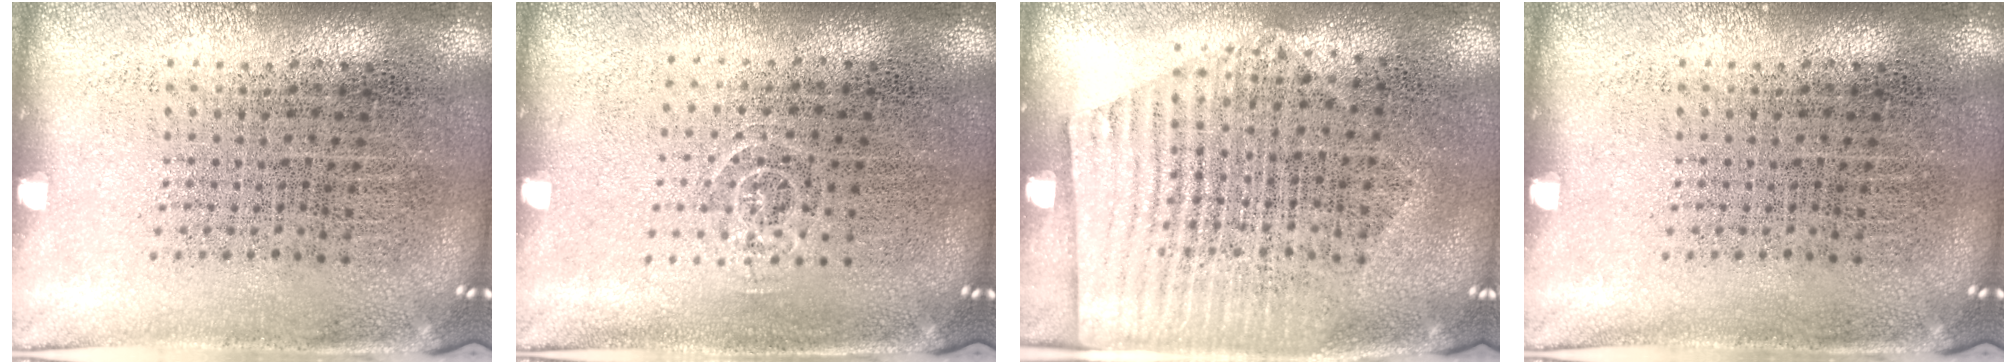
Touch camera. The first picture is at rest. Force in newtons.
{"total": 0.8, "press": 0.5, "slide": 0.6}
{"total": 1.5, "press": 1.2, "slide": 0.9}
{"total": 0.0}